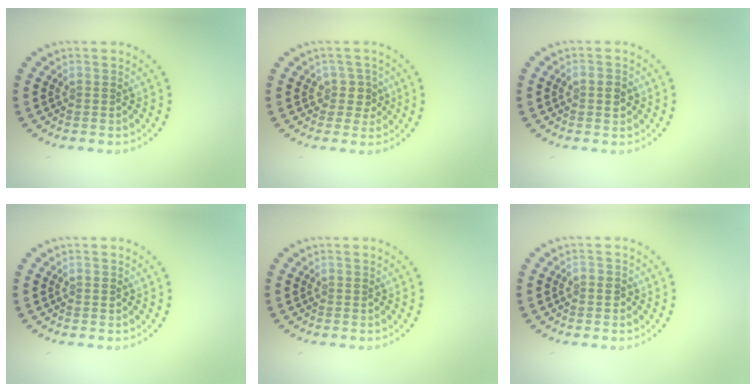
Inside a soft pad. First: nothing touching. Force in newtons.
{"total": 2.0, "press": 1.6, "slide": 1.2}
{"total": 1.6, "press": 1.6, "slide": 0.2}
{"total": 0.6, "press": 0.6, "slide": 0.0}
{"total": 0.0}
{"total": 0.6, "press": 0.6, "slide": 0.2}